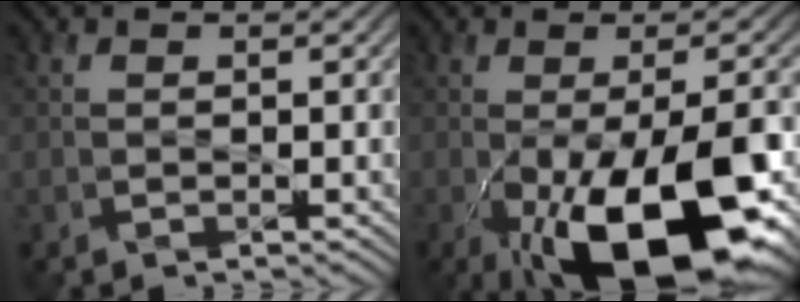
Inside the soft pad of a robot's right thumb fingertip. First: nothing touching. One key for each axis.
{"total": 18.5, "fx": -7.3, "fy": 7.1, "fz": 15.4, "tx": -0.230, "ty": -0.025, "tz": -0.101}